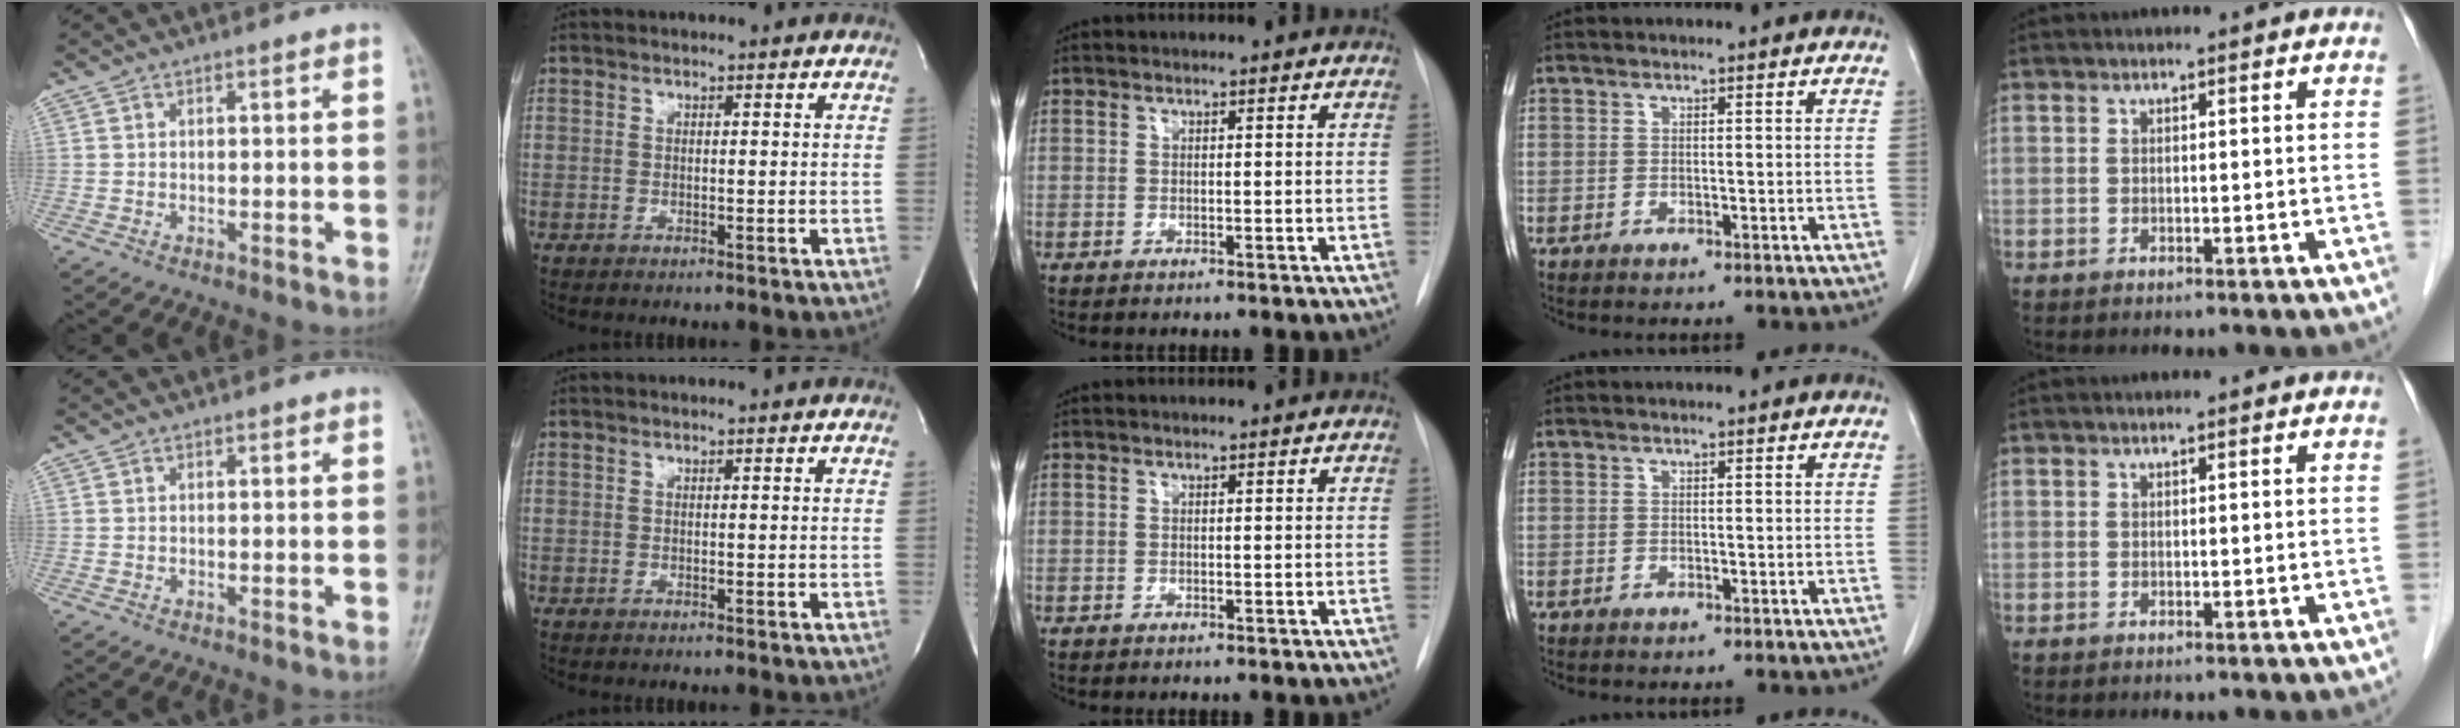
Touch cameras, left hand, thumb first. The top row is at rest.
{}